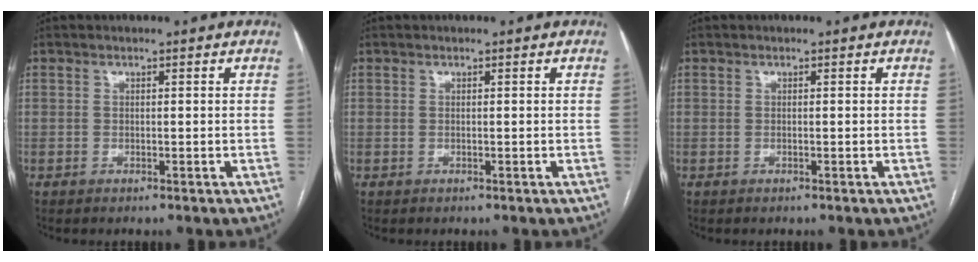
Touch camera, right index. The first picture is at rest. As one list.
[{"total": 0.0}, {"total": 0.0}]